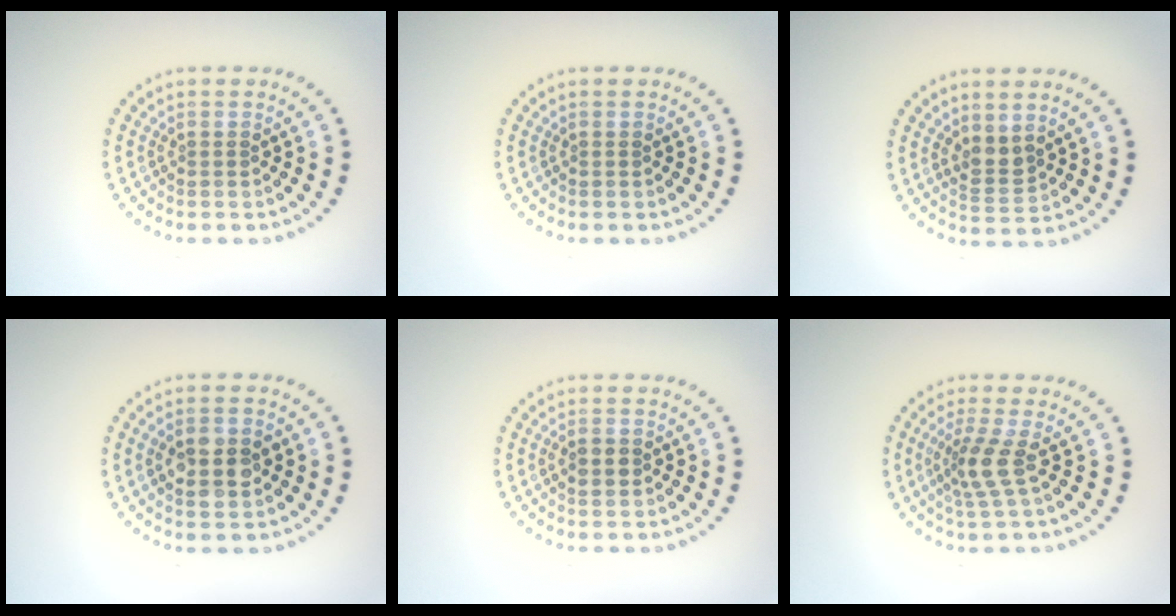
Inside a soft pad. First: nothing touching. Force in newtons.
{"total": 0.0}
{"total": 2.0, "press": 1.8, "slide": 1.0}
{"total": 4.0, "press": 4.0, "slide": 0.1}
{"total": 1.4, "press": 1.4, "slide": 0.1}
{"total": 2.9, "press": 2.1, "slide": 2.0}